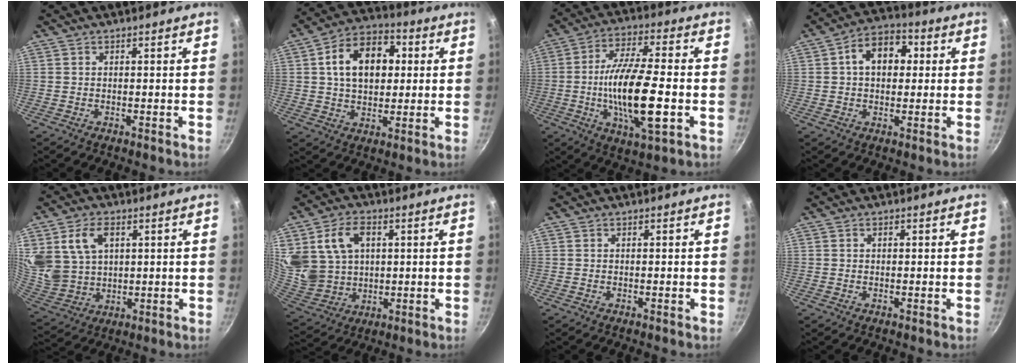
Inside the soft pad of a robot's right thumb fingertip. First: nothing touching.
{"total": 14.6, "force": [2.8, 10.0, 10.3], "torque": [-0.130, 0.018, 0.034]}
{"total": 17.6, "force": [-3.1, 5.3, 16.4], "torque": [-0.300, 0.012, -0.062]}
{"total": 10.1, "force": [1.9, 7.1, 7.0], "torque": [-0.070, 0.021, 0.014]}
{"total": 13.2, "force": [4.5, 9.7, 7.8], "torque": [-0.137, -0.020, 0.104]}
{"total": 15.7, "force": [4.4, 12.0, 9.1], "torque": [-0.168, -0.013, 0.100]}
{"total": 0.0}
{"total": 0.6, "force": [0.2, 0.5, 0.3], "torque": [-0.003, 0.004, 0.003]}